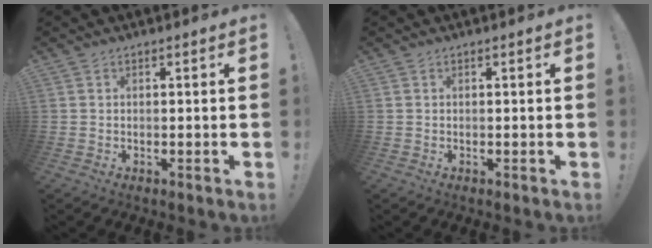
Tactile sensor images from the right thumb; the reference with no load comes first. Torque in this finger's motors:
{"motor_torque": [0.00, 0.00, 0.00, 0.00, 0.00]}